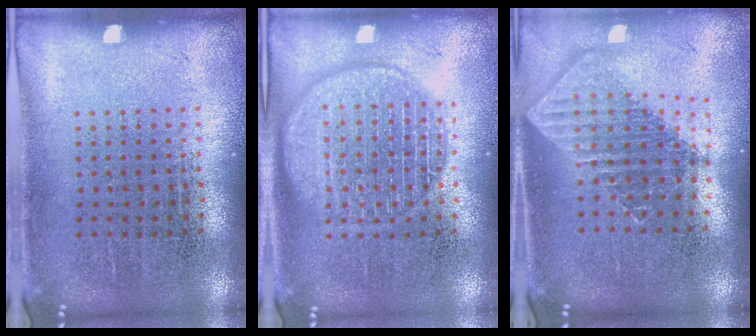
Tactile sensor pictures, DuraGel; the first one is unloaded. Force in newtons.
{"total": 3.2, "press": 3.2, "slide": 0.4}
{"total": 1.9, "press": 1.5, "slide": 1.1}